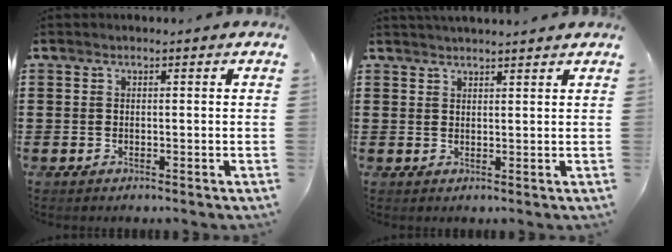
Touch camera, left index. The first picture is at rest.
{"total": 1.7, "force": [1.6, -0.2, 0.2], "torque": [-0.007, -0.001, 0.032]}